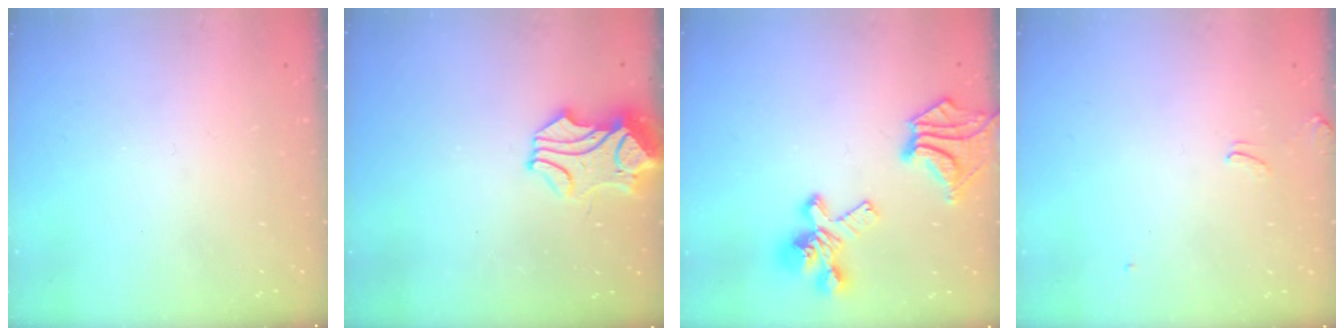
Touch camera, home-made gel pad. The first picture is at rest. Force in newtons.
{"total": 2.1, "press": 1.6, "slide": 1.4}
{"total": 10.6, "press": 10.1, "slide": 3.1}
{"total": 0.5, "press": 0.1, "slide": 0.5}